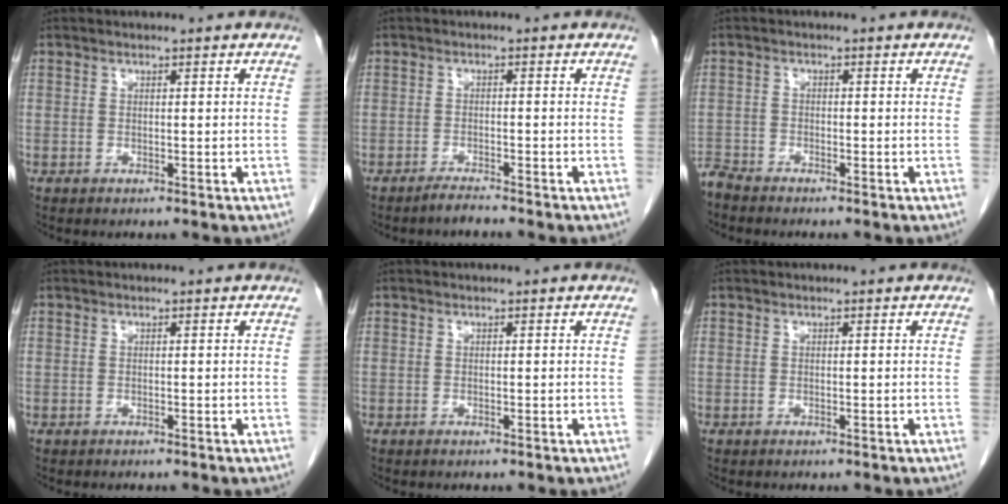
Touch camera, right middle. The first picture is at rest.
{"total": 1.8, "force": [-1.7, -0.2, 0.5], "torque": [-0.014, -0.005, -0.032]}
{"total": 2.3, "force": [-2.3, 0.0, 0.0], "torque": [0.002, -0.009, -0.047]}
{"total": 0.0}
{"total": 0.0}
{"total": 0.0}